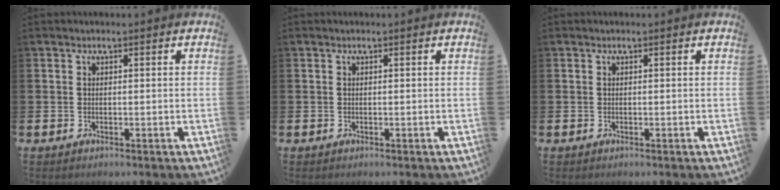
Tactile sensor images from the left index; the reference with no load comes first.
{"total": 0.0}
{"total": 0.0}